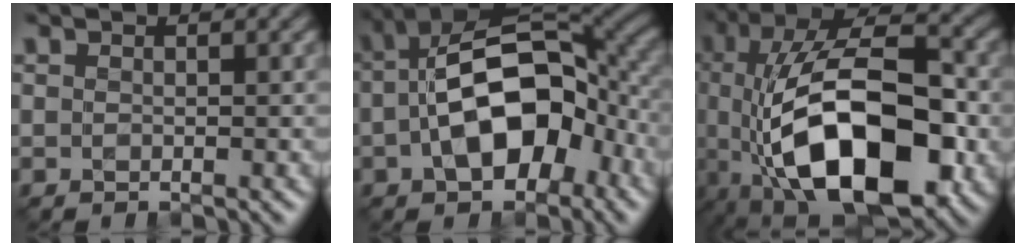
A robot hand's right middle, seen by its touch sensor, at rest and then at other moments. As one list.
[{"total": 12.6, "force": [-1.7, 7.4, 10.1], "torque": [-0.179, 0.000, -0.032]}, {"total": 15.4, "force": [-4.0, 7.4, 12.9], "torque": [-0.218, -0.009, -0.068]}]